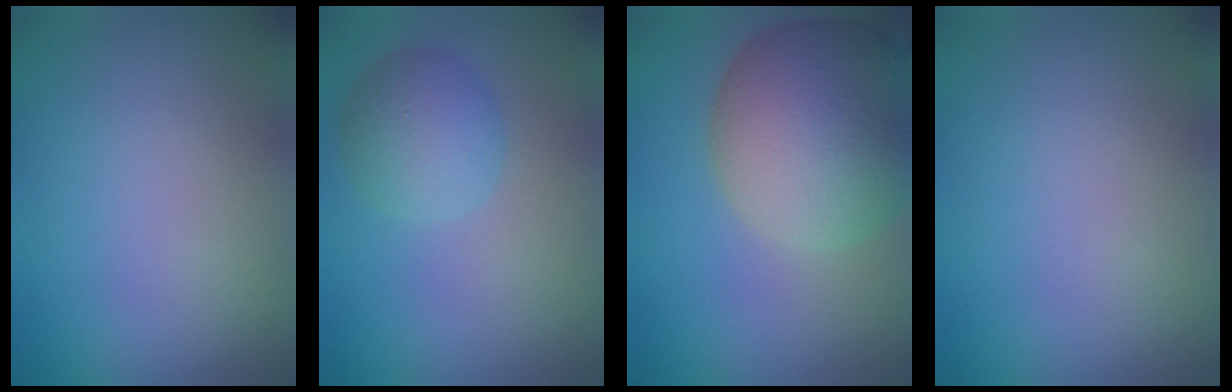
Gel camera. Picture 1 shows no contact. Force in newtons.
{"total": 3.8, "press": 3.8, "slide": 0.1}
{"total": 12.5, "press": 12.5, "slide": 0.8}
{"total": 0.0}